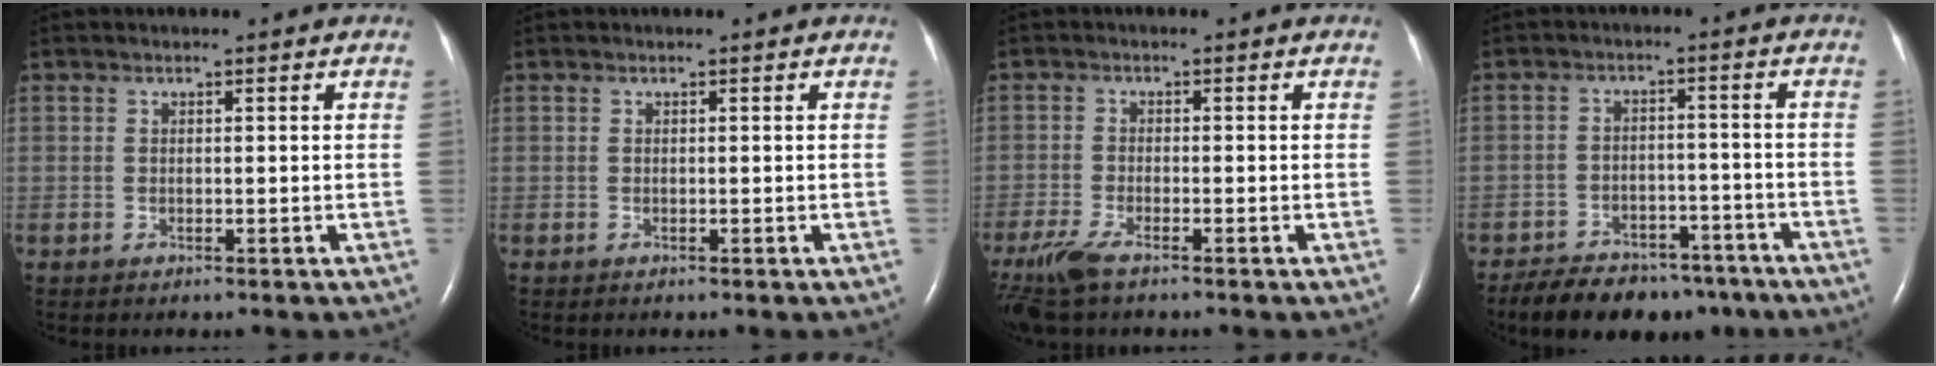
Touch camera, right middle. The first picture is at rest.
{"total": 0.0}
{"total": 6.0, "force": [-4.4, 1.2, 4.0], "torque": [-0.090, -0.018, -0.082]}
{"total": 13.4, "force": [-10.6, 6.6, 4.9], "torque": [-0.078, 0.008, -0.145]}